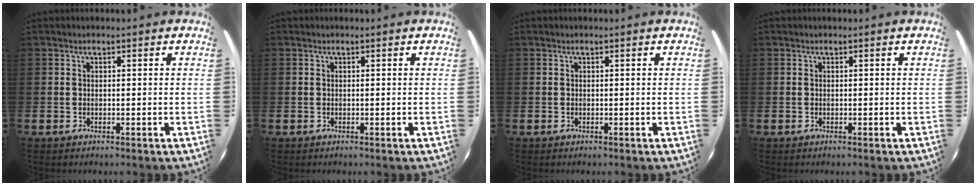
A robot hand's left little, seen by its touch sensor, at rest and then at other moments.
{"total": 0.0}
{"total": 0.0}
{"total": 0.0}